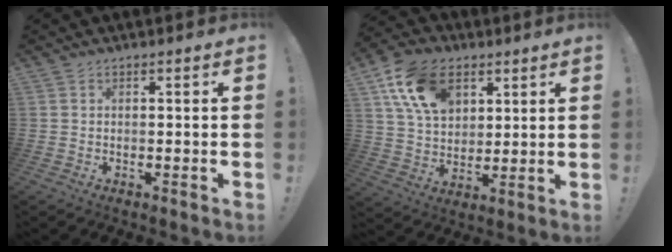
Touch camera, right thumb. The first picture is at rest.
{"total": 16.8, "force": [7.6, 11.5, 9.7], "torque": [-0.161, -0.018, 0.150]}